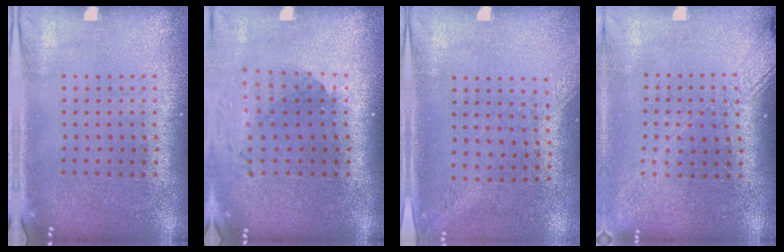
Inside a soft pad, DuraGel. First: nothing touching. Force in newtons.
{"total": 1.8, "press": 1.4, "slide": 1.1}
{"total": 1.4, "press": 1.1, "slide": 0.9}
{"total": 1.8, "press": 1.4, "slide": 1.1}